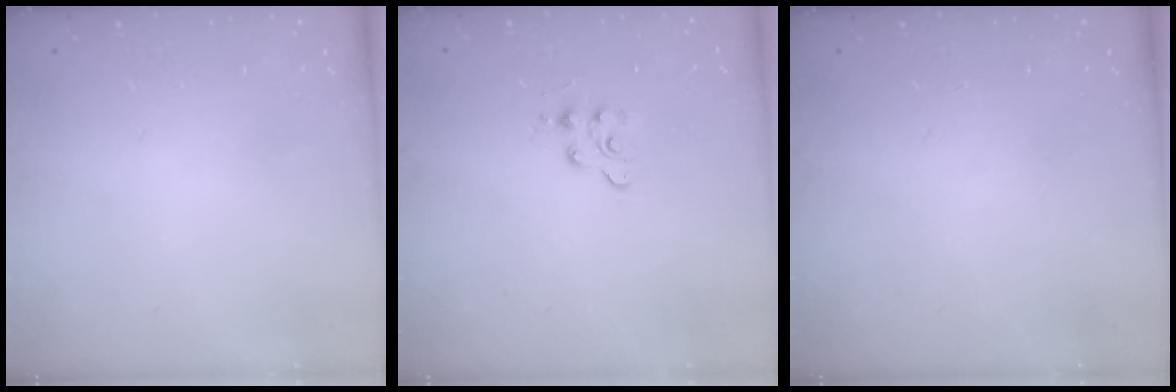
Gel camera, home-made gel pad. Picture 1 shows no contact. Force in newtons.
{"total": 3.5, "press": 3.4, "slide": 0.6}
{"total": 0.0}